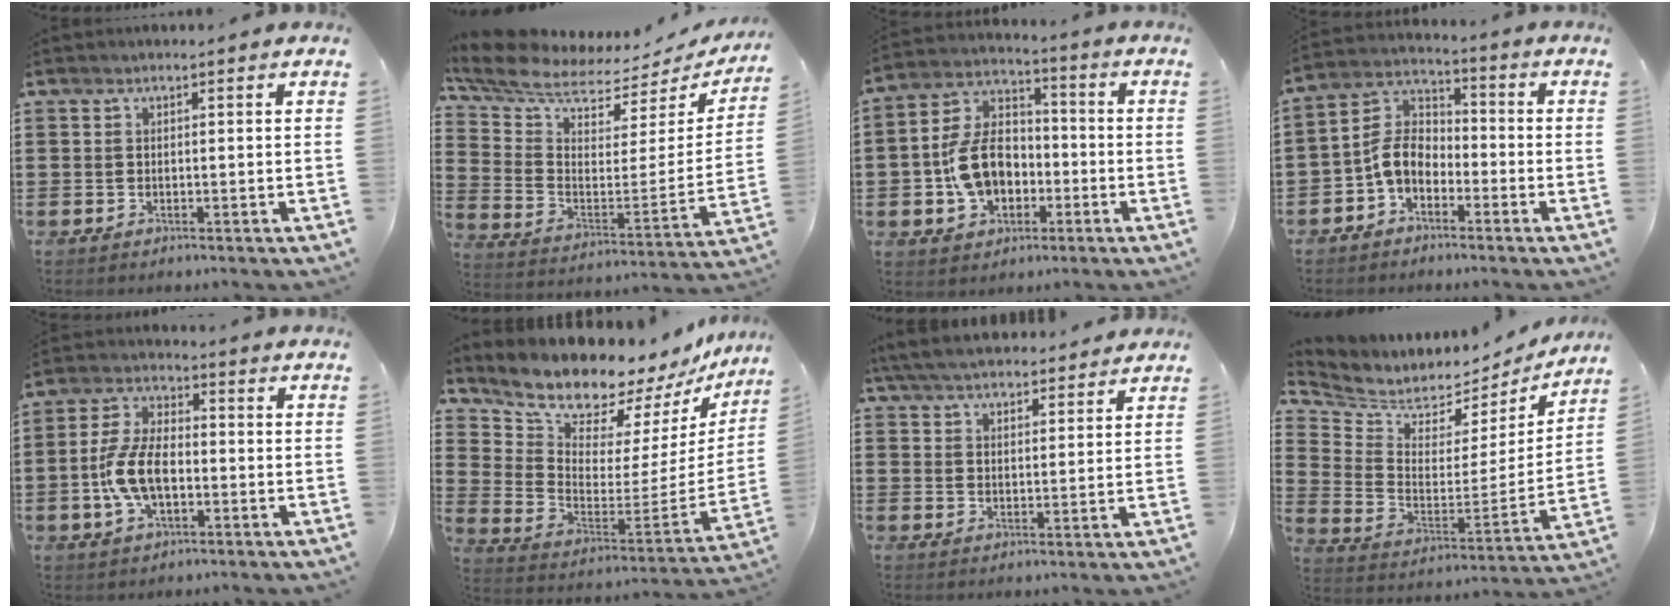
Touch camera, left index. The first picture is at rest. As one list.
[{"total": 5.8, "force": [5.2, 1.5, 1.9], "torque": [-0.068, -0.056, 0.087]}, {"total": 10.8, "force": [-2.0, 7.8, 7.2], "torque": [-0.175, 0.021, -0.039]}, {"total": 6.5, "force": [-3.1, 4.2, 3.8], "torque": [-0.104, 0.005, -0.071]}, {"total": 8.9, "force": [-1.8, 4.6, 7.3], "torque": [-0.174, -0.002, -0.039]}, {"total": 10.0, "force": [9.5, 2.2, 2.0], "torque": [-0.089, -0.082, 0.168]}, {"total": 5.5, "force": [5.3, 0.9, 1.5], "torque": [-0.047, -0.014, 0.097]}, {"total": 4.7, "force": [4.2, 2.0, 0.2], "torque": [-0.040, -0.046, 0.071]}]